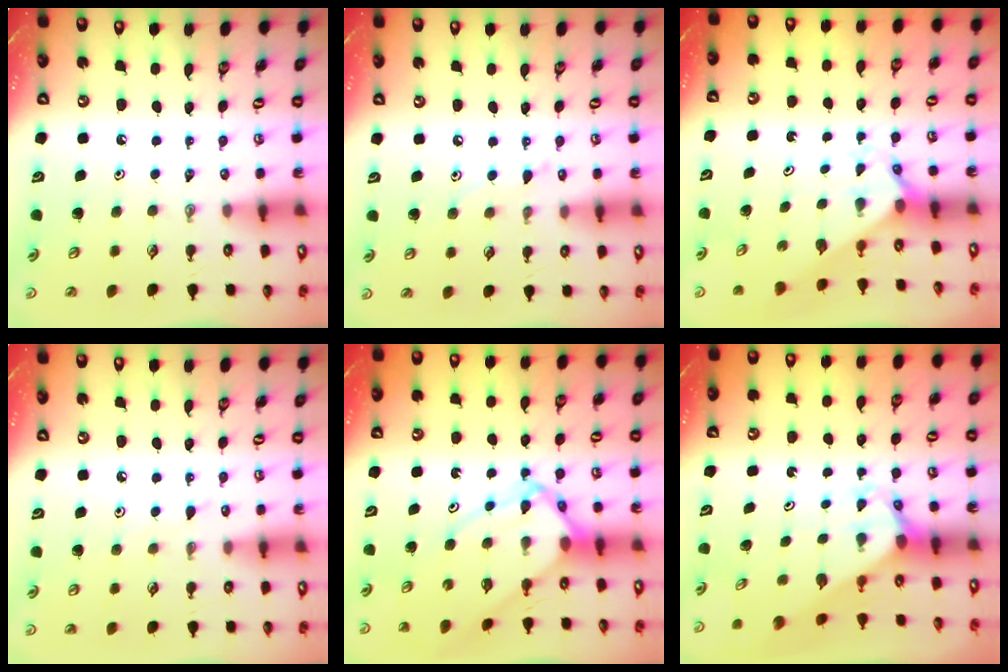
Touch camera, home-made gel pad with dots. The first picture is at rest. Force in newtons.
{"total": 5.5, "press": 5.5, "slide": 0.4}
{"total": 2.1, "press": 2.1, "slide": 0.1}
{"total": 2.5, "press": 2.5, "slide": 0.4}
{"total": 10.0, "press": 10.0, "slide": 0.7}
{"total": 3.1, "press": 3.1, "slide": 0.2}